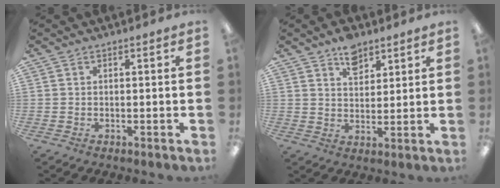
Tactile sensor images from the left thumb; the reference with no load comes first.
{"total": 6.7, "force": [4.8, 3.6, 2.9], "torque": [-0.030, -0.022, 0.082]}